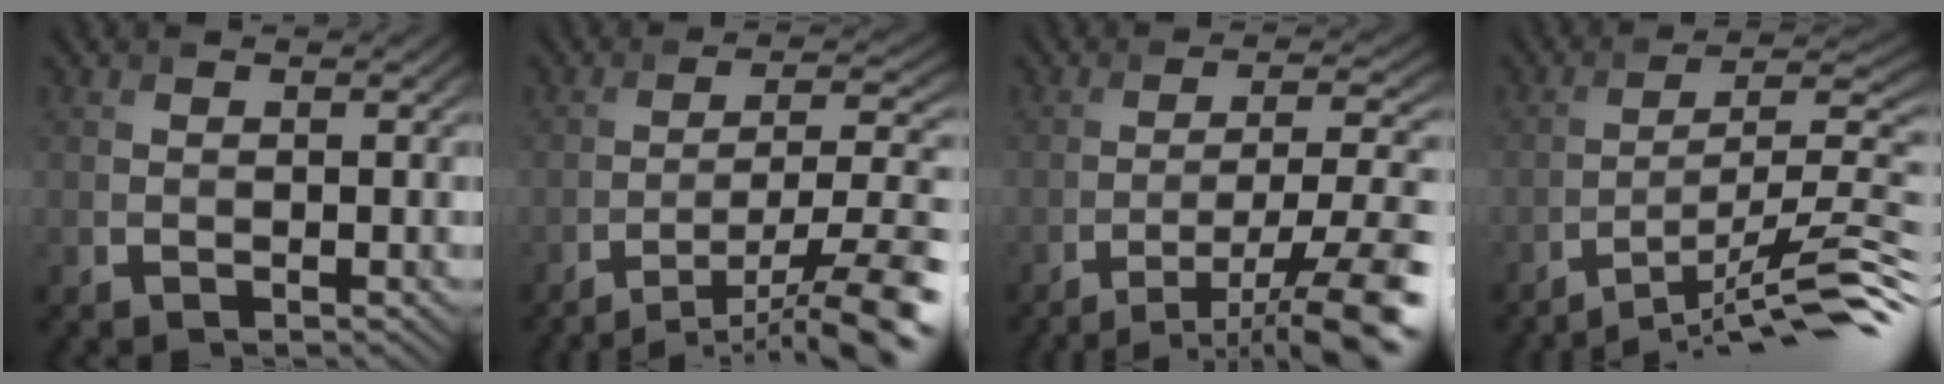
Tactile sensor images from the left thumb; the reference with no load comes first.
{"total": 13.0, "force": [-9.2, 2.9, 8.8], "torque": [-0.139, 0.001, -0.132]}
{"total": 12.1, "force": [-7.4, 2.9, 9.0], "torque": [-0.145, 0.001, -0.106]}
{"total": 12.6, "force": [-8.3, 2.4, 9.1], "torque": [-0.144, 0.010, -0.132]}